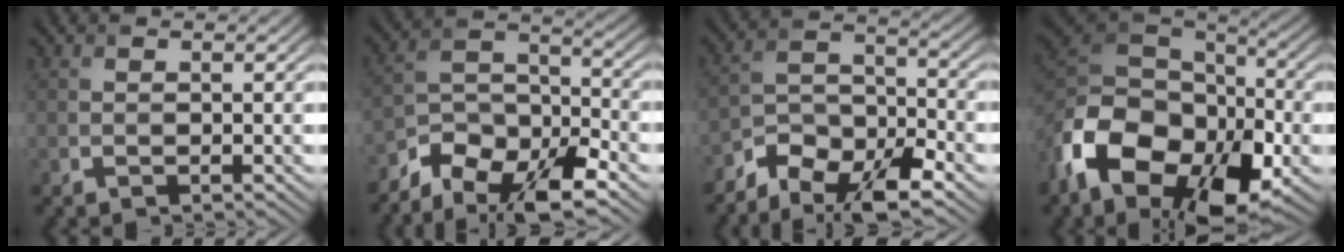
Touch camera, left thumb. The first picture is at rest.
{"total": 11.7, "force": [-8.6, 5.0, 6.2], "torque": [-0.114, -0.007, -0.163]}
{"total": 10.4, "force": [-7.7, 4.4, 5.4], "torque": [-0.099, -0.003, -0.149]}
{"total": 18.3, "force": [-7.8, 11.6, 11.9], "torque": [-0.267, -0.038, -0.144]}